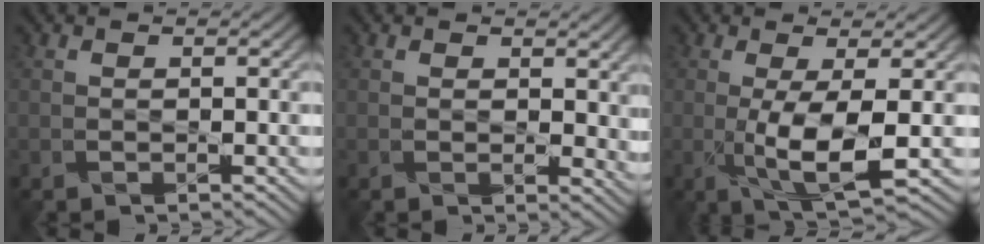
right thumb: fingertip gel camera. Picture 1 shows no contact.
{"total": 4.5, "force": [0.8, 2.8, 3.4], "torque": [-0.060, -0.009, 0.018]}
{"total": 6.5, "force": [-1.2, 1.6, 6.2], "torque": [-0.135, -0.011, -0.012]}